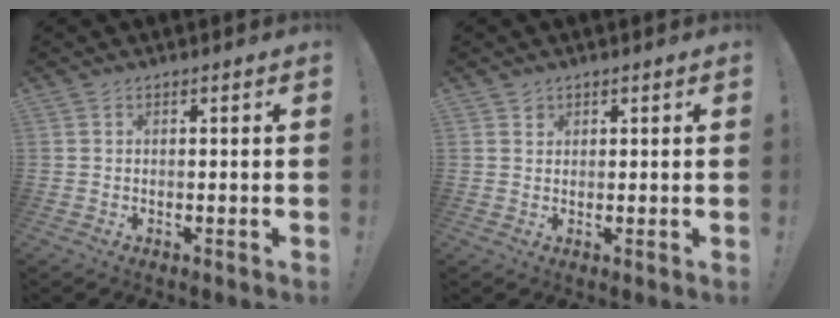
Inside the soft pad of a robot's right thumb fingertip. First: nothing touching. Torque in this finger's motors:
{"motor_torque": [-0.17, 0.14, -0.06, 0.10, 0.06]}